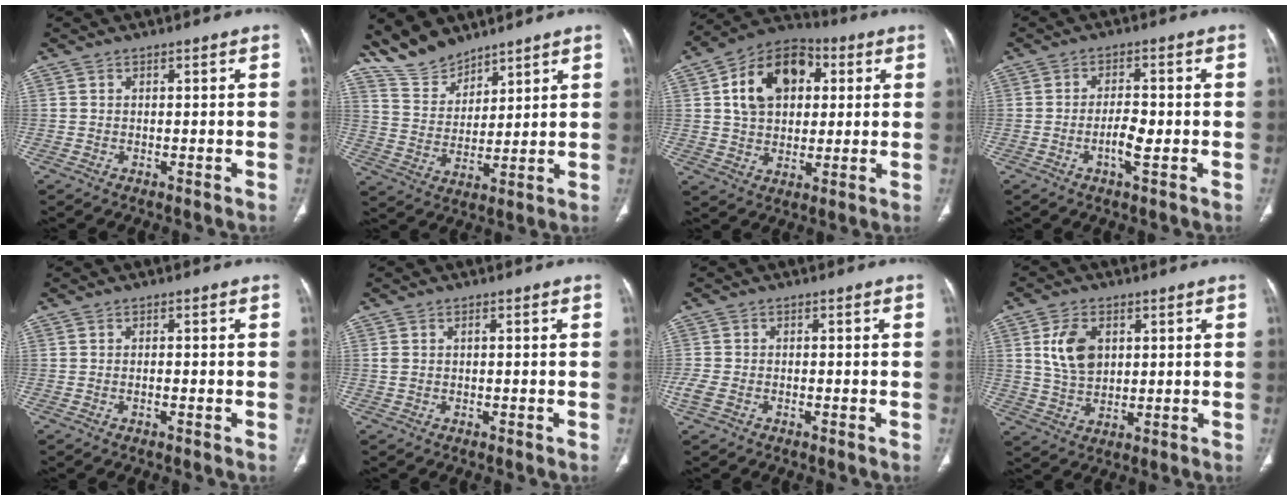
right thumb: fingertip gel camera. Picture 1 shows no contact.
{"total": 9.2, "force": [8.2, 3.5, 1.9], "torque": [-0.021, -0.044, 0.173]}
{"total": 15.5, "force": [3.9, 10.9, 10.3], "torque": [-0.138, 0.009, 0.056]}
{"total": 4.2, "force": [-1.1, 1.3, 3.8], "torque": [-0.069, 0.006, -0.020]}
{"total": 0.7, "force": [-0.3, 0.2, 0.6], "torque": [-0.016, 0.008, -0.001]}
{"total": 1.2, "force": [0.0, 0.7, 1.0], "torque": [-0.032, 0.007, 0.003]}
{"total": 3.0, "force": [-1.3, 2.0, 1.8], "torque": [-0.053, 0.000, -0.024]}
{"total": 8.3, "force": [2.3, 5.5, 5.8], "torque": [-0.095, -0.010, 0.048]}